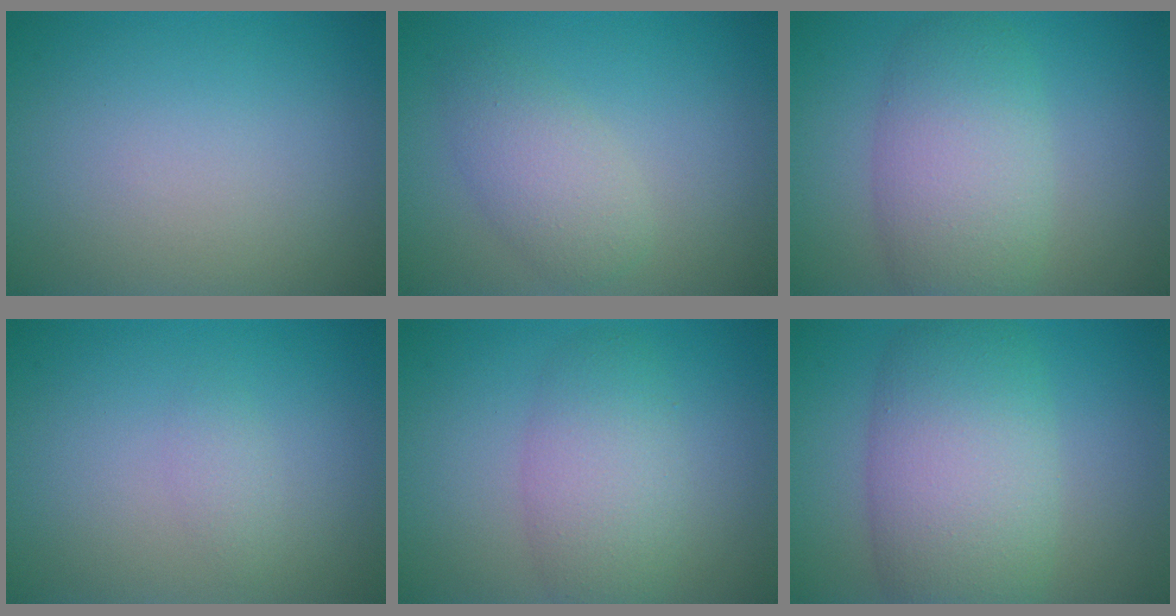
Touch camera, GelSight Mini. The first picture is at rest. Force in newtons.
{"total": 3.1, "press": 3.1, "slide": 0.1}
{"total": 6.3, "press": 6.2, "slide": 0.1}
{"total": 1.0, "press": 1.0, "slide": 0.1}
{"total": 4.4, "press": 4.4, "slide": 0.2}
{"total": 8.6, "press": 8.6, "slide": 0.3}